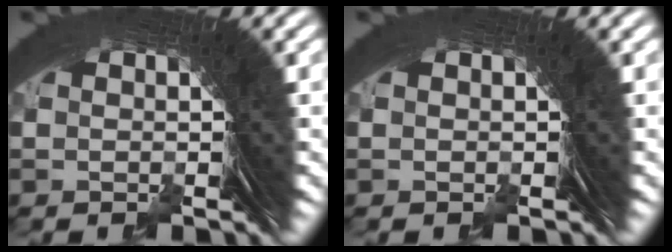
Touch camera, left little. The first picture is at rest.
{"total": 0.0}